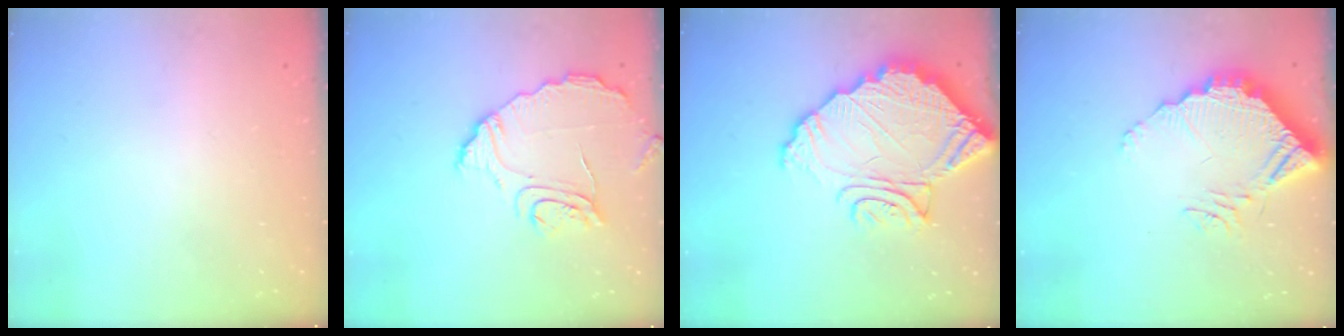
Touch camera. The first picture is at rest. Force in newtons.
{"total": 9.6, "press": 9.6, "slide": 0.2}
{"total": 16.1, "press": 16.1, "slide": 1.5}
{"total": 11.8, "press": 11.8, "slide": 0.9}